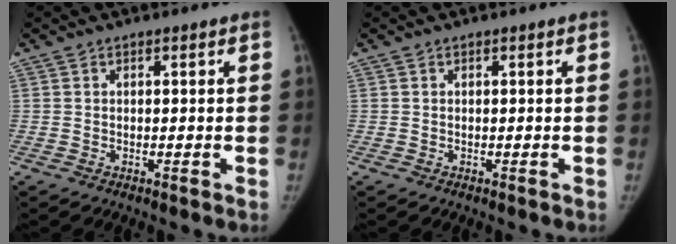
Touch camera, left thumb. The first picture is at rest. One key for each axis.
{"total": 0.0}